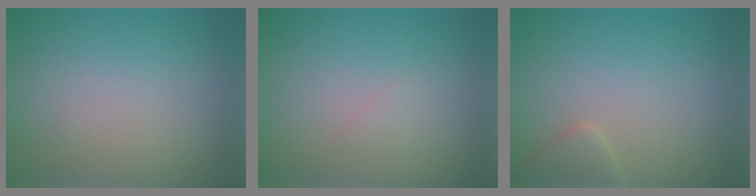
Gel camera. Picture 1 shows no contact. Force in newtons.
{"total": 0.6, "press": 0.6, "slide": 0.0}
{"total": 1.8, "press": 1.8, "slide": 0.1}